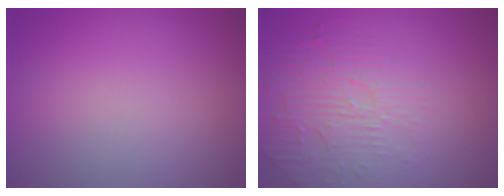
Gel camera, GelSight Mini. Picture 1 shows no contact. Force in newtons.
{"total": 2.6, "press": 2.1, "slide": 1.5}